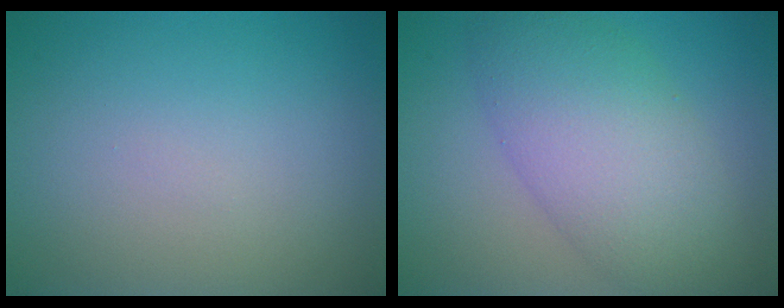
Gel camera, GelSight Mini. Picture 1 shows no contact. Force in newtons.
{"total": 7.6, "press": 7.6, "slide": 0.2}